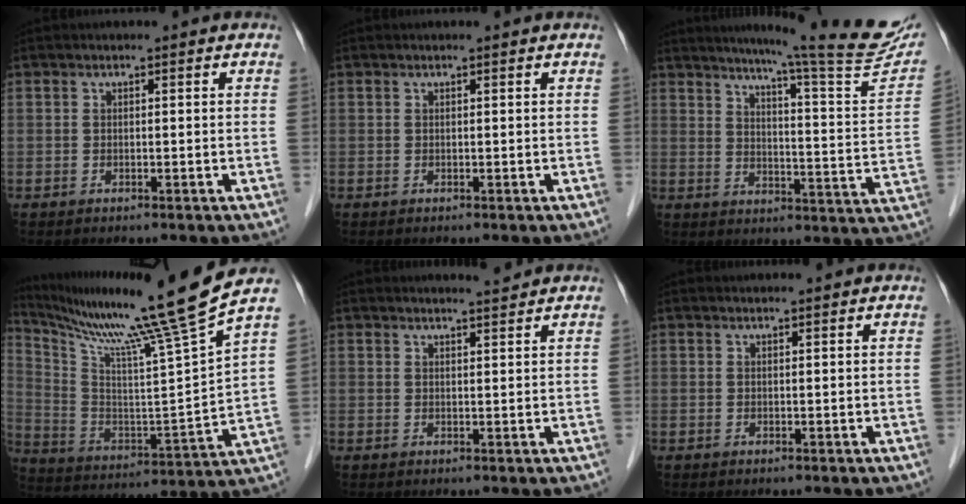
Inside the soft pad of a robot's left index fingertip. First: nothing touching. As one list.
[{"total": 0.7, "force": [0.7, -0.1, 0.2], "torque": [-0.011, 0.000, 0.010]}, {"total": 20.7, "force": [18.0, -0.6, 10.2], "torque": [-0.143, -0.065, 0.220]}, {"total": 20.4, "force": [16.4, -3.8, 11.5], "torque": [-0.206, -0.057, 0.264]}, {"total": 1.8, "force": [1.7, -0.4, 0.2], "torque": [-0.007, -0.006, 0.030]}, {"total": 0.7, "force": [0.7, -0.1, 0.1], "torque": [-0.007, 0.003, 0.013]}]